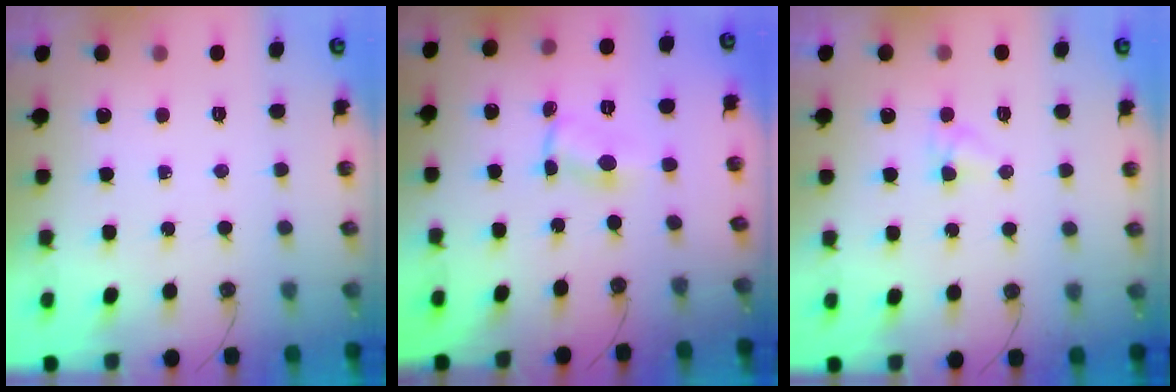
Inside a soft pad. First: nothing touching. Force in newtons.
{"total": 1.1, "press": 1.0, "slide": 0.2}
{"total": 2.5, "press": 2.5, "slide": 0.3}